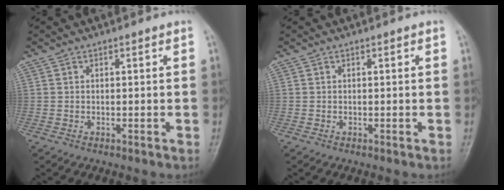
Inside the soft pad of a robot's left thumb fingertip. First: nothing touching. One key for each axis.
{"total": 0.0}